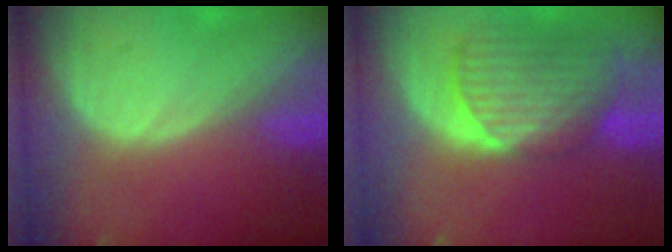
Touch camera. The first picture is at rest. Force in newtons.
{"total": 9.6, "press": 8.5, "slide": 4.5}